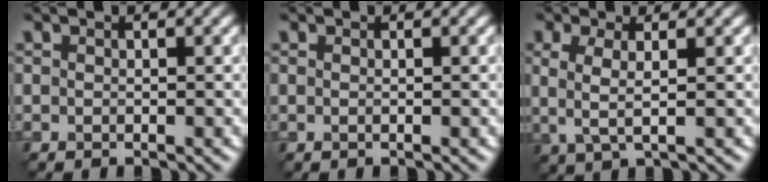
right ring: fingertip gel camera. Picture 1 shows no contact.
{"total": 0.0}
{"total": 2.7, "force": [0.3, 0.8, 2.5], "torque": [-0.058, -0.004, 0.007]}